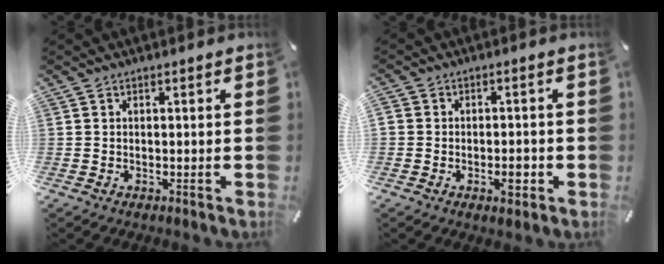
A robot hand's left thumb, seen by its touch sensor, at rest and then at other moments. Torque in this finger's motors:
{"motor_torque": [1.58, 1.53, 0.67, 0.42, 0.43]}